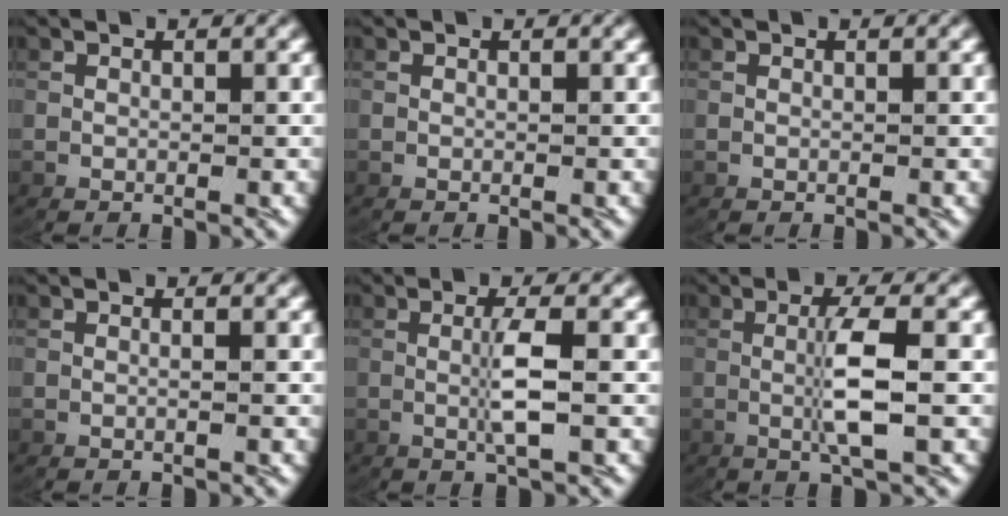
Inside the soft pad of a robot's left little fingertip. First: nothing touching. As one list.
[{"total": 0.0}, {"total": 0.0}, {"total": 0.5, "force": [-0.2, 0.0, 0.5], "torque": [-0.015, 0.000, -0.003]}, {"total": 2.7, "force": [0.1, -0.4, 2.6], "torque": [-0.054, -0.002, 0.004]}, {"total": 3.7, "force": [0.1, -0.3, 3.7], "torque": [-0.073, -0.002, 0.007]}]